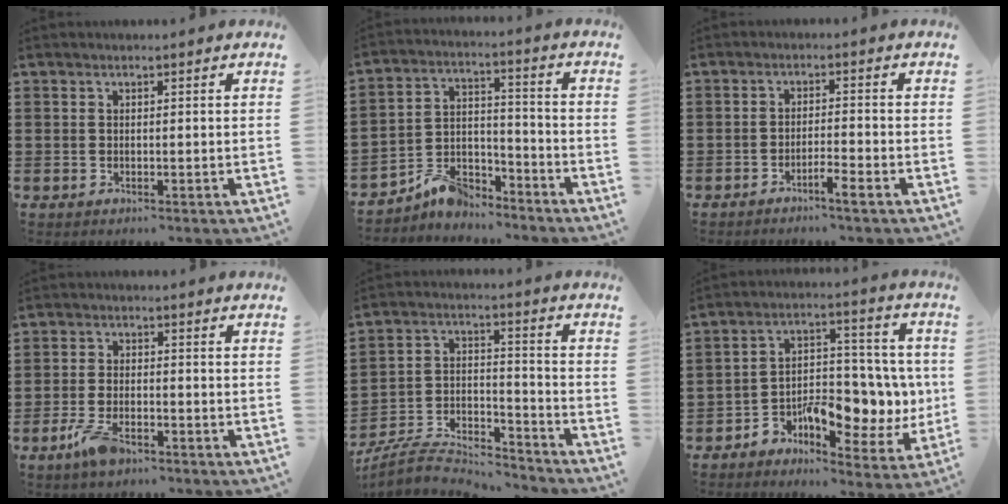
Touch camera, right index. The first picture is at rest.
{"total": 7.2, "force": [-6.4, 2.4, 2.1], "torque": [-0.045, 0.021, -0.125]}
{"total": 2.4, "force": [-2.1, -0.3, 1.3], "torque": [-0.023, 0.001, -0.039]}
{"total": 4.7, "force": [-2.8, 1.9, 3.2], "torque": [-0.078, -0.003, -0.057]}
{"total": 6.7, "force": [-6.3, 1.3, 1.7], "torque": [-0.042, -0.003, -0.127]}
{"total": 8.9, "force": [-3.0, 5.7, 6.2], "torque": [-0.099, 0.015, -0.044]}